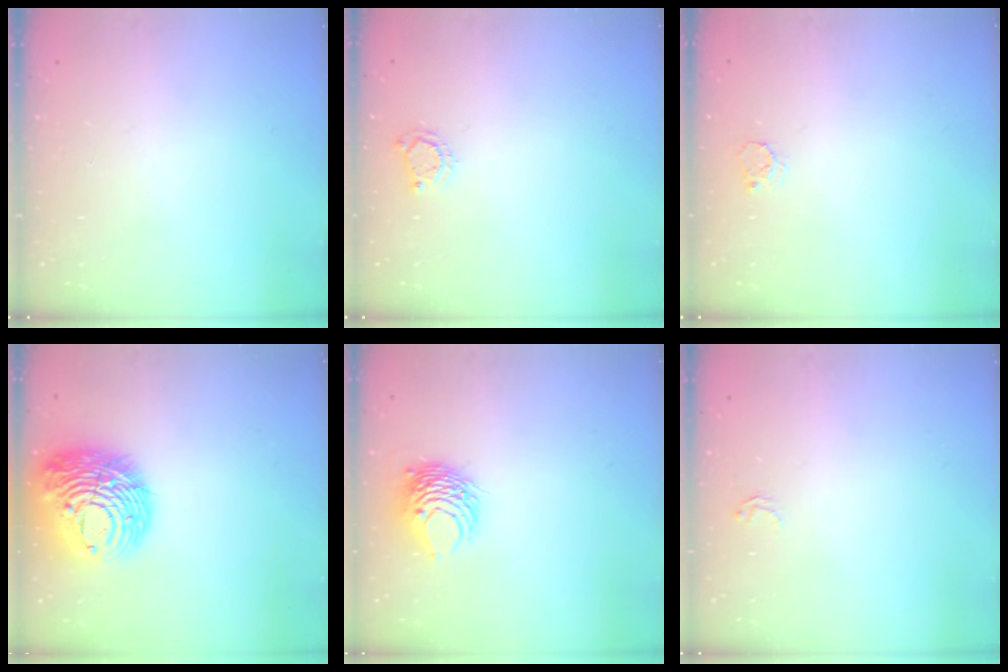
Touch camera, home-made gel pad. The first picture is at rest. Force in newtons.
{"total": 3.8, "press": 3.7, "slide": 0.6}
{"total": 3.3, "press": 3.2, "slide": 0.4}
{"total": 18.0, "press": 17.9, "slide": 2.0}
{"total": 8.2, "press": 8.1, "slide": 1.1}
{"total": 1.8, "press": 1.8, "slide": 0.0}